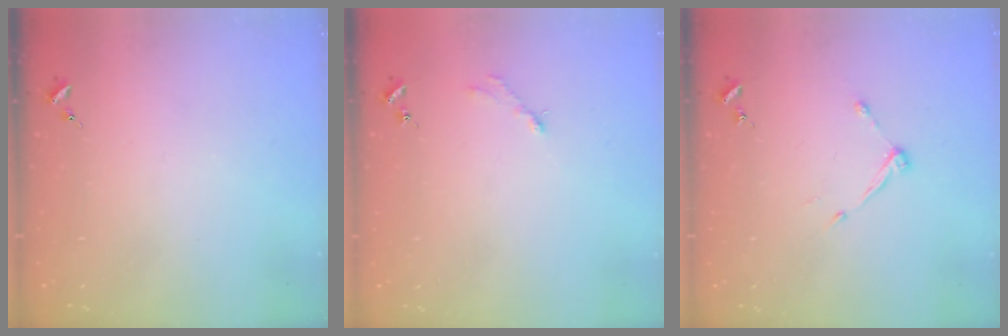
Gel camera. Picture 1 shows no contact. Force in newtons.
{"total": 2.8, "press": 2.8, "slide": 0.4}
{"total": 5.5, "press": 5.5, "slide": 0.7}